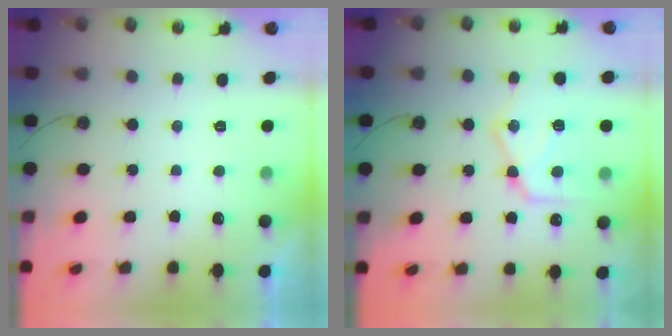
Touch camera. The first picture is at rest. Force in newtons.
{"total": 18.1, "press": 18.0, "slide": 1.6}